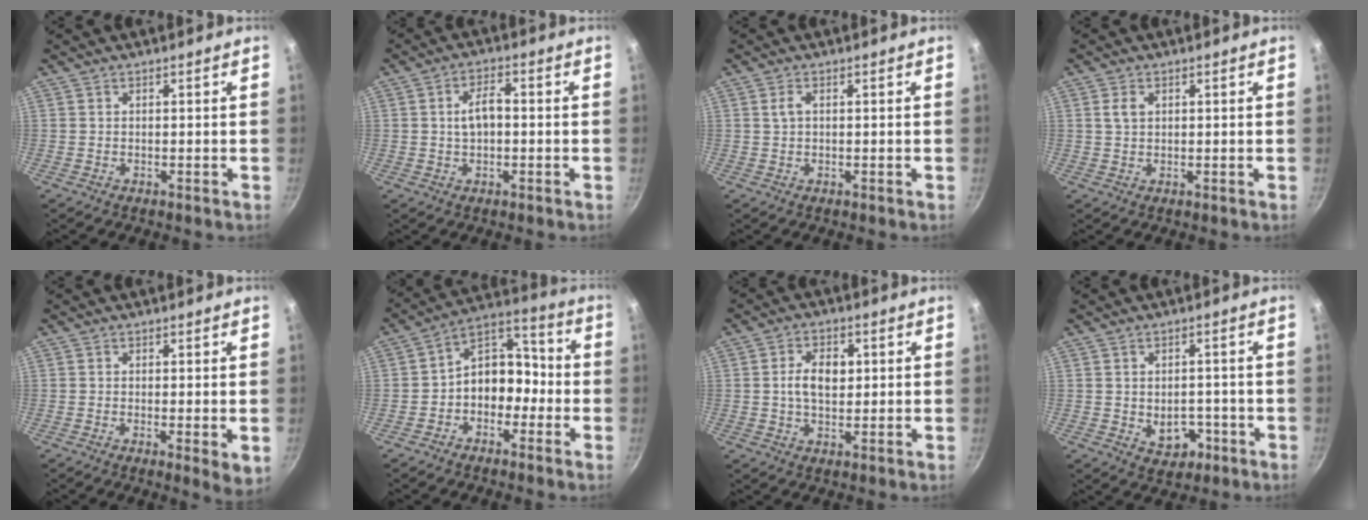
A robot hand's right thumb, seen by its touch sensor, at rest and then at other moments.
{"total": 4.8, "force": [0.1, 2.6, 4.0], "torque": [-0.072, 0.014, -0.002]}
{"total": 1.6, "force": [0.3, 0.9, 1.3], "torque": [-0.028, 0.004, 0.007]}
{"total": 2.5, "force": [0.8, 1.6, 1.6], "torque": [-0.031, 0.002, 0.017]}
{"total": 3.9, "force": [-0.6, 0.7, 3.8], "torque": [-0.062, -0.014, -0.009]}
{"total": 11.5, "force": [-2.2, 8.1, 7.9], "torque": [-0.082, 0.050, -0.052]}
{"total": 6.6, "force": [0.9, 4.1, 5.1], "torque": [-0.075, 0.003, 0.013]}
{"total": 5.5, "force": [-1.5, 4.0, 3.4], "torque": [-0.020, 0.012, -0.010]}